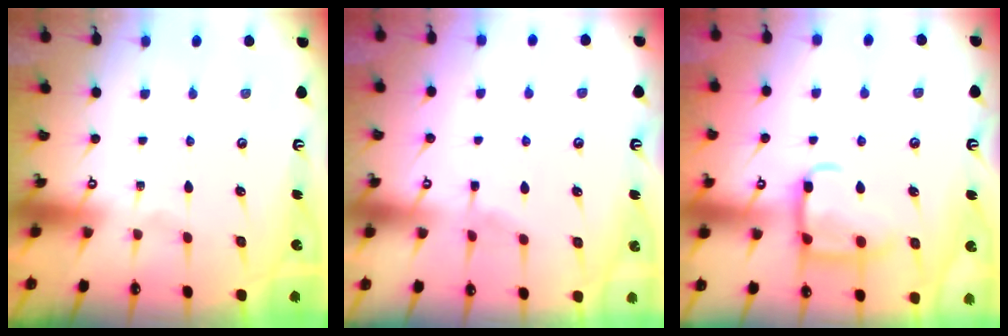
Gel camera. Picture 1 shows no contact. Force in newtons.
{"total": 3.0, "press": 2.9, "slide": 0.5}
{"total": 13.2, "press": 13.1, "slide": 1.4}